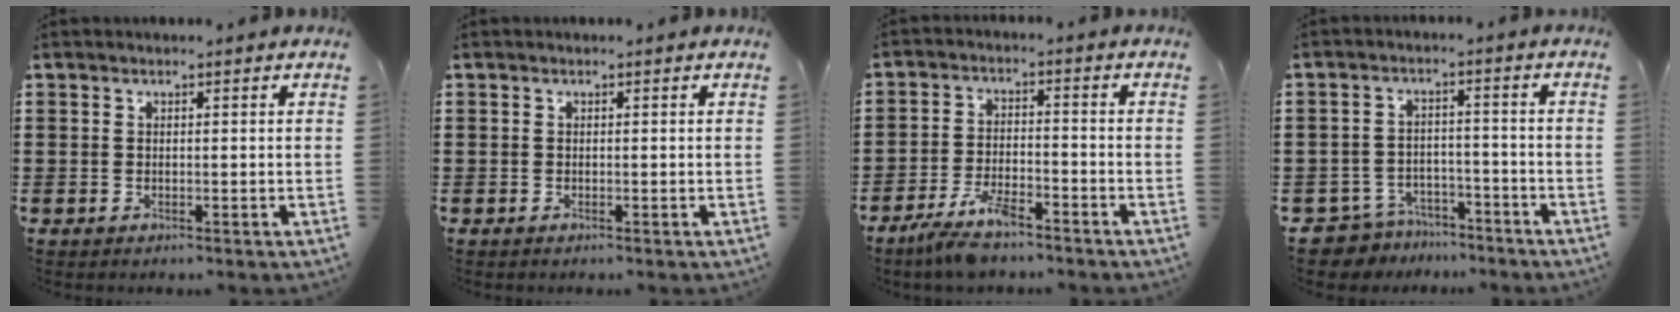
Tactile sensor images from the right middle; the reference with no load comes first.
{"total": 0.0}
{"total": 6.1, "force": [-4.8, 1.4, 3.4], "torque": [-0.083, -0.005, -0.095]}
{"total": 5.5, "force": [-5.3, 1.3, 0.2], "torque": [-0.023, 0.010, -0.113]}